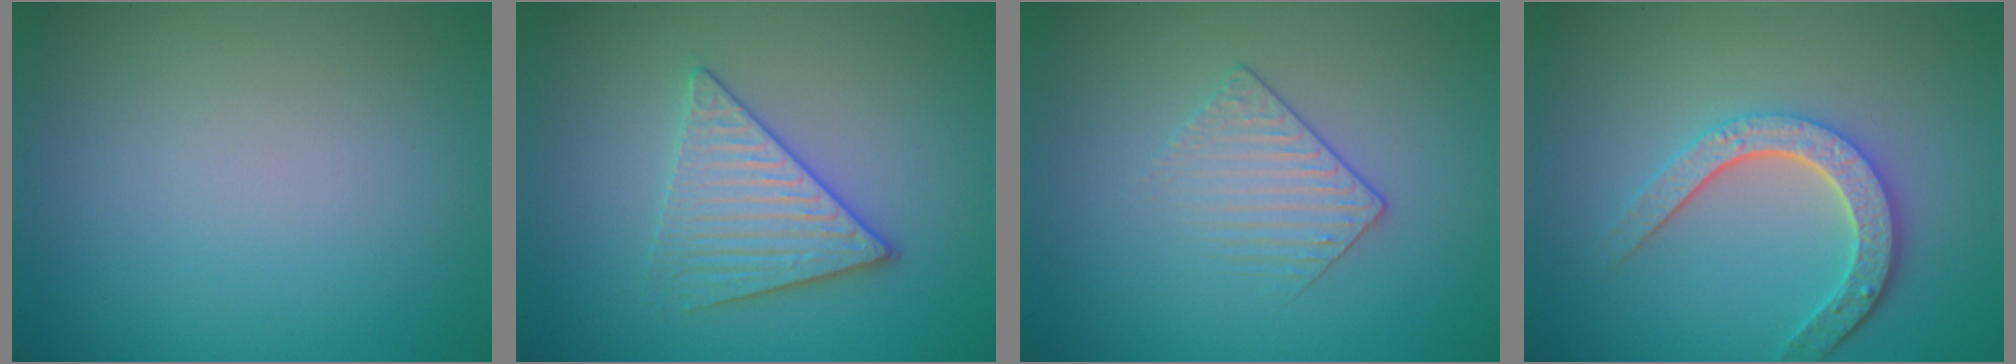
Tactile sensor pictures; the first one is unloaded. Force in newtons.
{"total": 3.6, "press": 3.4, "slide": 1.3}
{"total": 1.5, "press": 1.0, "slide": 1.1}
{"total": 4.3, "press": 3.3, "slide": 2.7}